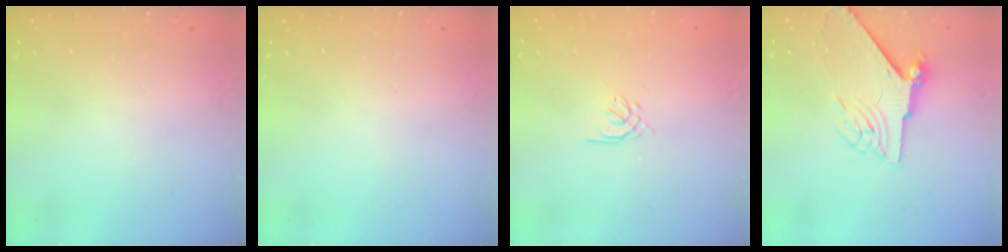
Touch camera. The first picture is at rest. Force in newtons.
{"total": 0.0}
{"total": 1.4, "press": 1.3, "slide": 0.5}
{"total": 8.1, "press": 8.1, "slide": 0.6}